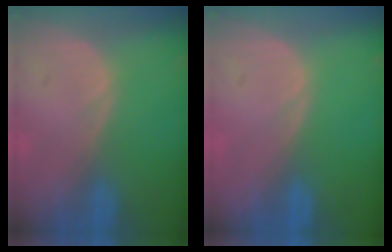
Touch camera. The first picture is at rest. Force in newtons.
{"total": 0.0}